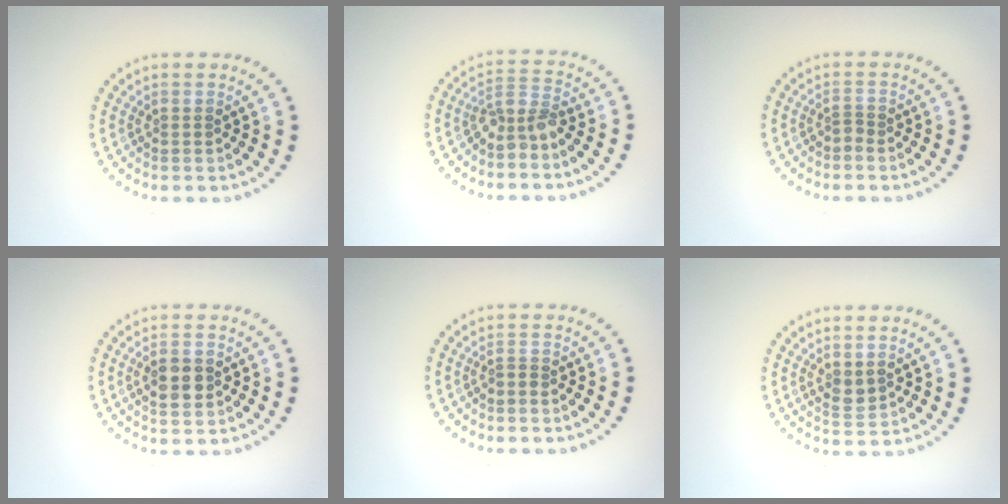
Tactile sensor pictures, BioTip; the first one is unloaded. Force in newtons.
{"total": 2.5, "press": 1.9, "slide": 1.6}
{"total": 0.6, "press": 0.3, "slide": 0.5}
{"total": 2.6, "press": 2.6, "slide": 0.2}
{"total": 0.5, "press": 0.3, "slide": 0.4}
{"total": 1.5, "press": 1.4, "slide": 0.6}